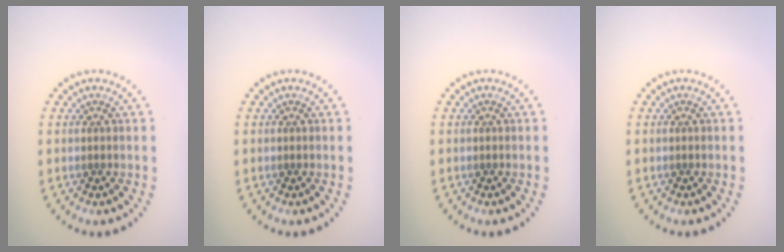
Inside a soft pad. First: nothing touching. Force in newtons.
{"total": 0.0}
{"total": 0.0}
{"total": 0.0}